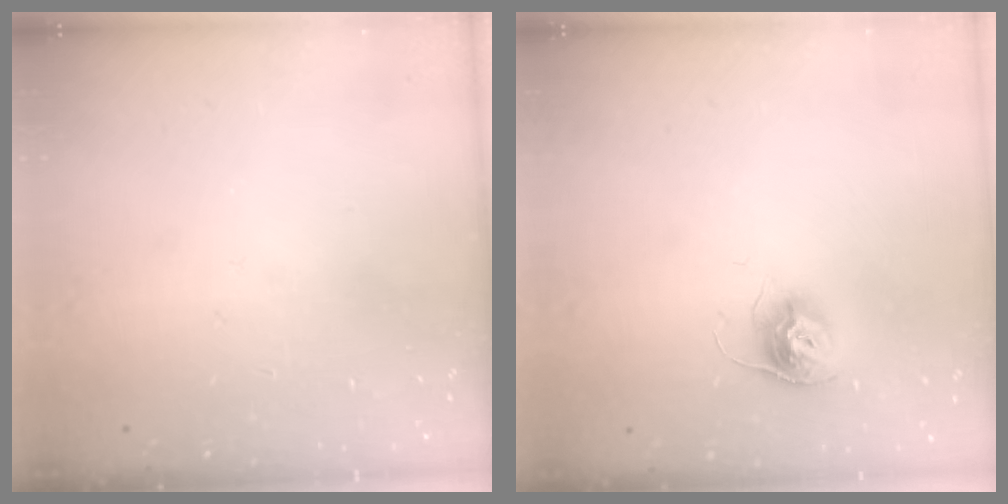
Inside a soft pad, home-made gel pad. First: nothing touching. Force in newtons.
{"total": 10.0, "press": 10.0, "slide": 0.6}